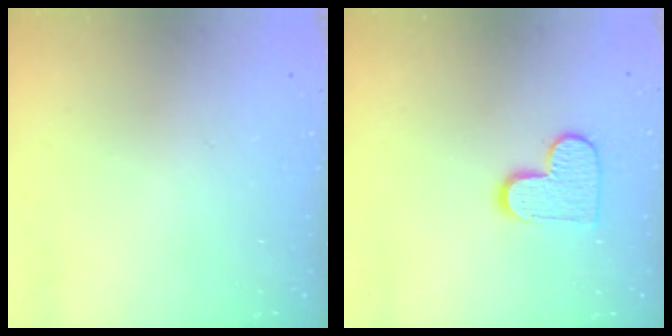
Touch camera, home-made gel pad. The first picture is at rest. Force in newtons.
{"total": 9.8, "press": 9.8, "slide": 0.6}